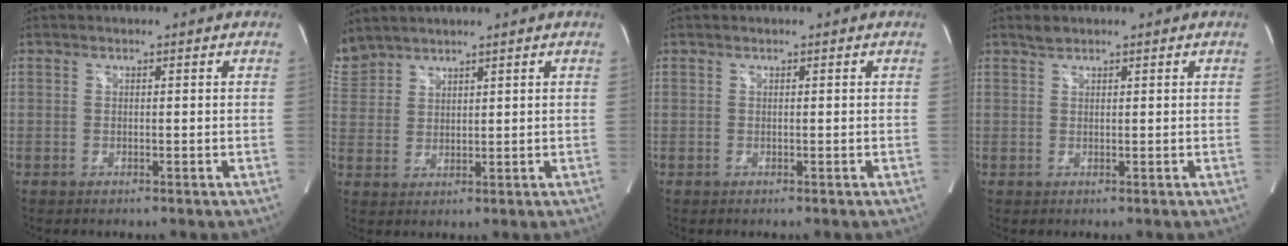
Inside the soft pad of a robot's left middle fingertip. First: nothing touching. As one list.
[{"total": 5.7, "force": [5.4, 1.8, 0.7], "torque": [-0.031, 0.017, 0.120]}, {"total": 0.0}, {"total": 1.2, "force": [1.0, 0.5, 0.3], "torque": [-0.009, 0.005, 0.020]}]